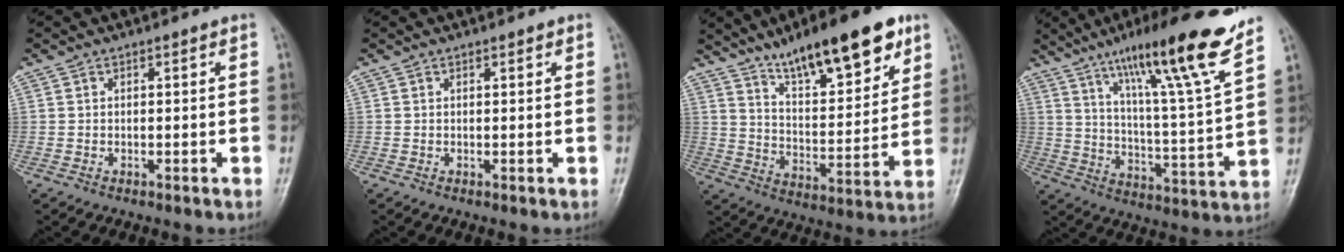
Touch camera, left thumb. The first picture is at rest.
{"total": 0.8, "force": [0.6, 0.5, 0.4], "torque": [0.001, -0.002, 0.005]}
{"total": 19.1, "force": [12.4, 5.8, 13.3], "torque": [-0.167, -0.054, 0.207]}
{"total": 20.2, "force": [13.7, 1.1, 14.8], "torque": [-0.215, -0.065, 0.221]}